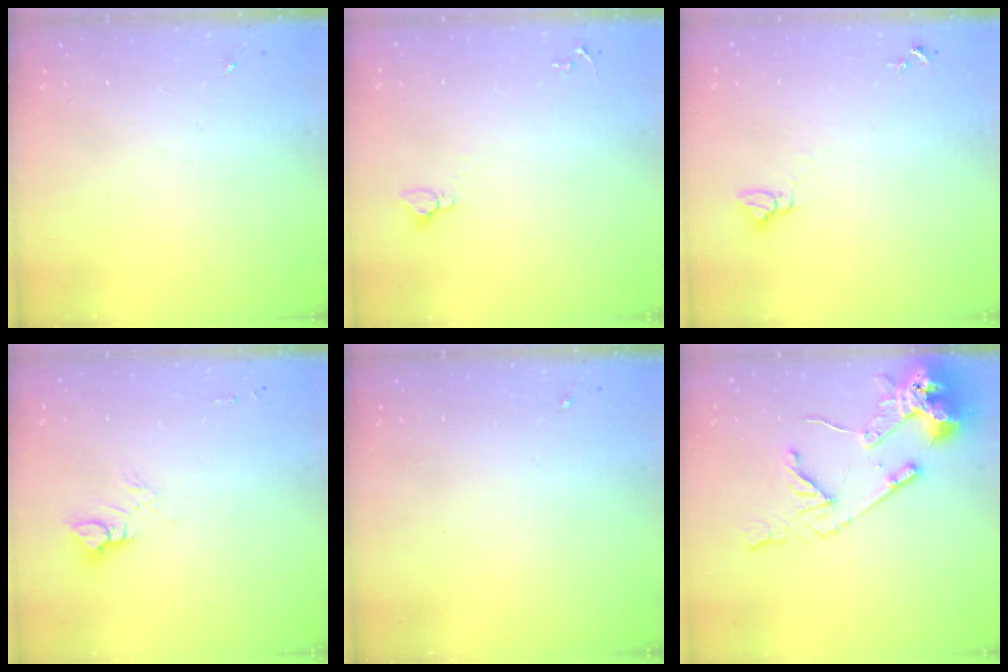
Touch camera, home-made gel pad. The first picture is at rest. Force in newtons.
{"total": 2.9, "press": 2.9, "slide": 0.1}
{"total": 3.0, "press": 3.0, "slide": 0.1}
{"total": 6.3, "press": 6.3, "slide": 0.5}
{"total": 0.0}
{"total": 14.9, "press": 14.8, "slide": 2.0}